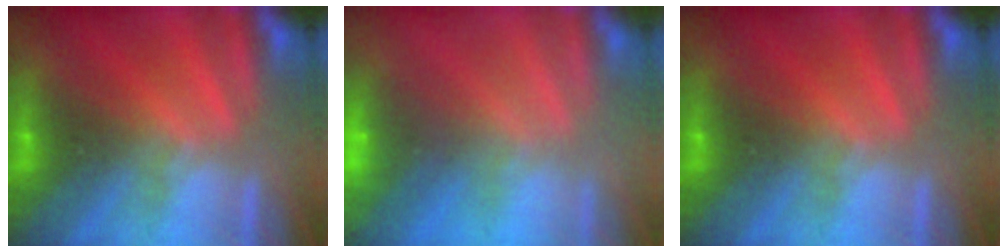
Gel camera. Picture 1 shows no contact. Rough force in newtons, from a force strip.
{"total": 7.2}
{"total": 0.0}